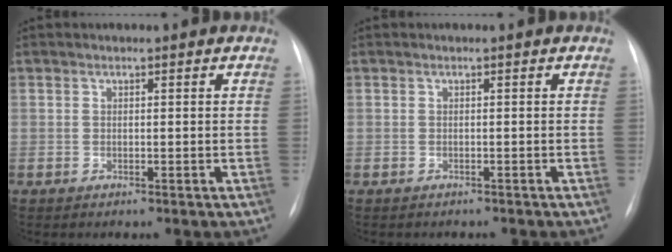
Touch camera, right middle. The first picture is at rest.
{"total": 2.3, "force": [-2.0, 0.8, 0.7], "torque": [-0.014, -0.004, -0.022]}